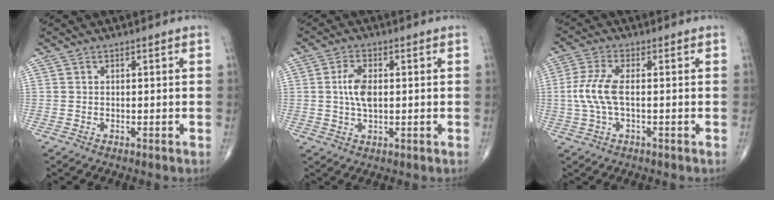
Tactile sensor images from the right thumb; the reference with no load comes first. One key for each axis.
{"total": 5.4, "fx": 0.4, "fy": 2.7, "fz": 4.6, "tx": -0.095, "ty": 0.003, "tz": 0.007}
{"total": 6.9, "fx": -0.2, "fy": 2.5, "fz": 6.4, "tx": -0.164, "ty": 0.008, "tz": -0.007}